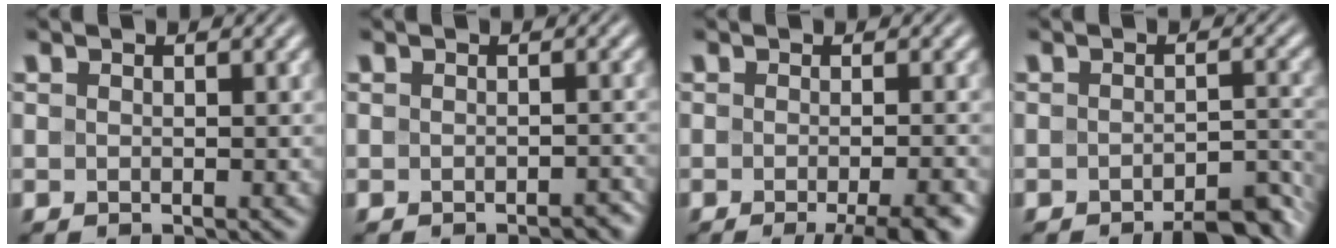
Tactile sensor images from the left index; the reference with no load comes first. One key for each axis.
{"total": 1.2, "fx": -0.9, "fy": 0.4, "fz": 0.6, "tx": -0.010, "ty": 0.000, "tz": -0.009}
{"total": 4.9, "fx": -2.5, "fy": 1.1, "fz": 4.0, "tx": -0.038, "ty": -0.003, "tz": -0.032}
{"total": 4.0, "fx": -3.2, "fy": 1.1, "fz": 2.2, "tx": -0.023, "ty": 0.007, "tz": -0.040}